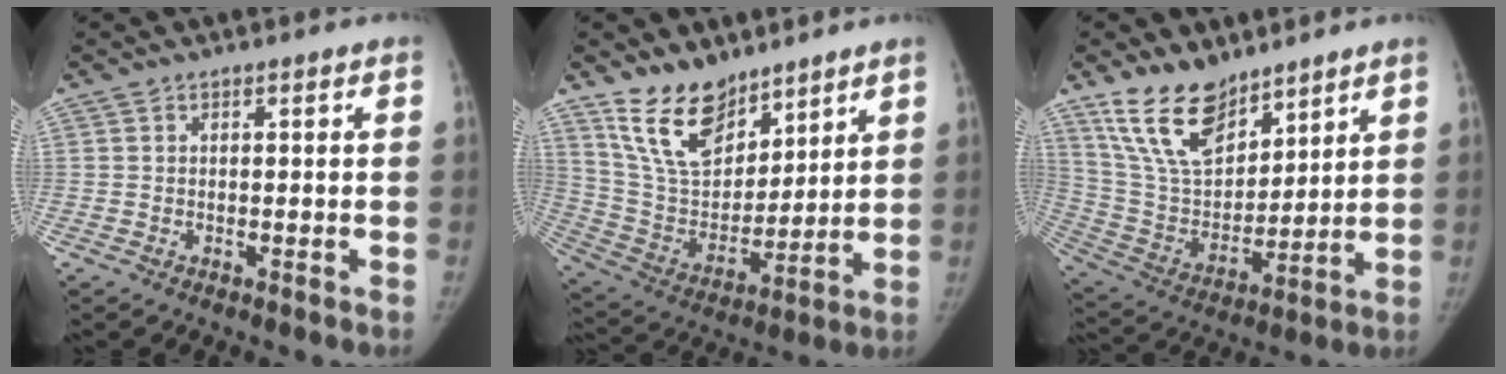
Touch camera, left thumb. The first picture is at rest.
{"total": 14.6, "force": [10.7, 7.5, 6.5], "torque": [-0.083, -0.065, 0.216]}
{"total": 15.3, "force": [11.2, 7.4, 7.5], "torque": [-0.103, -0.059, 0.226]}